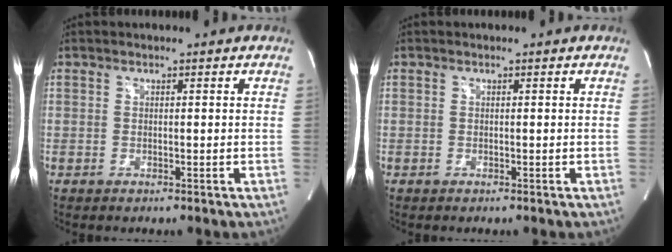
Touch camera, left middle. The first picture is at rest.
{"total": 0.0}